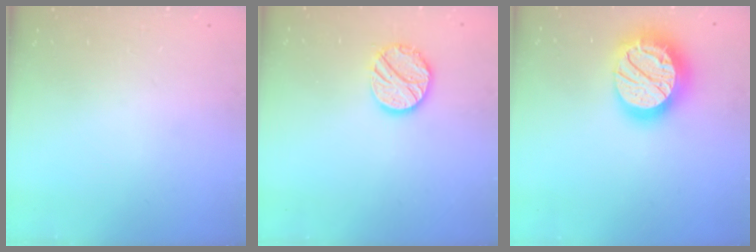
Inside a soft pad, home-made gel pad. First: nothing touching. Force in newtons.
{"total": 11.7, "press": 11.6, "slide": 0.4}
{"total": 23.0, "press": 23.0, "slide": 1.5}